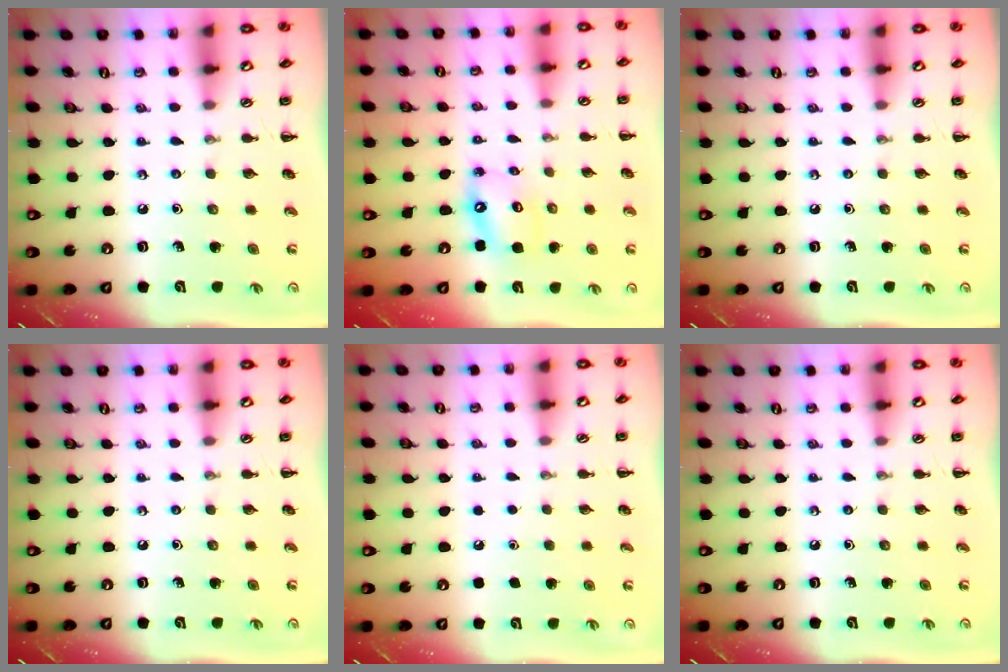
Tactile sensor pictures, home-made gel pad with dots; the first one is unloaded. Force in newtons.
{"total": 9.7, "press": 9.4, "slide": 2.2}
{"total": 0.0}
{"total": 0.0}
{"total": 1.7, "press": 1.7, "slide": 0.1}
{"total": 0.0}